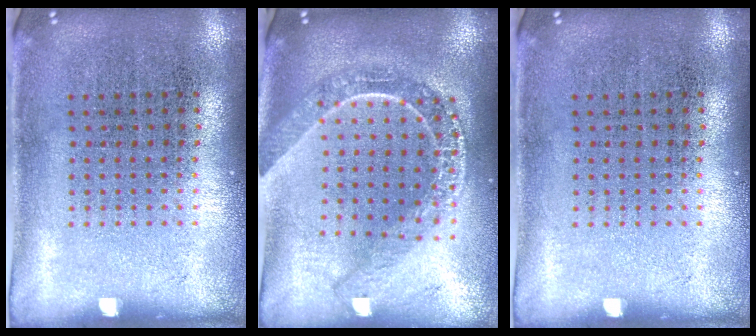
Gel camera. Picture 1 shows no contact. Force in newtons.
{"total": 2.2, "press": 1.8, "slide": 1.2}
{"total": 0.0}